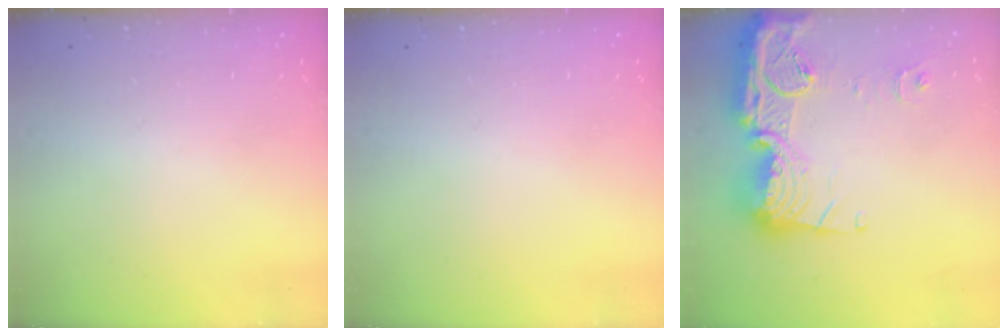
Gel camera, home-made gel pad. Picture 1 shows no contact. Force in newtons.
{"total": 0.0}
{"total": 23.2, "press": 23.1, "slide": 2.1}